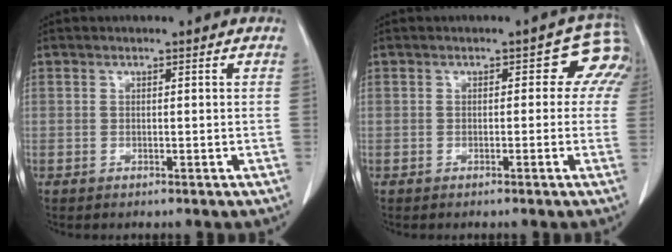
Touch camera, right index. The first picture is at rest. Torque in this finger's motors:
{"motor_torque": [0.16, 0.11, 0.07, 0.00]}